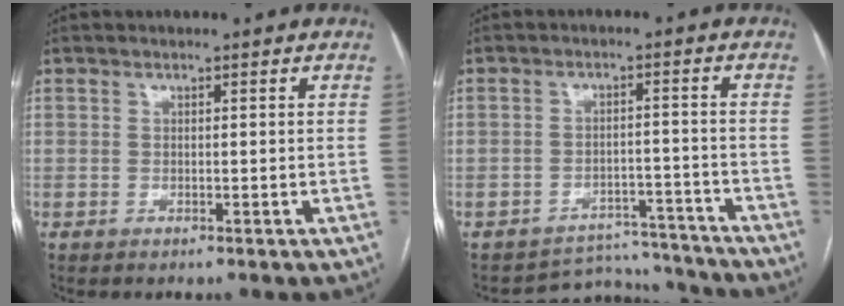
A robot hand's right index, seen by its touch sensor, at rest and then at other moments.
{"total": 7.9, "force": [-7.4, 2.1, -1.7], "torque": [0.032, 0.037, -0.100]}